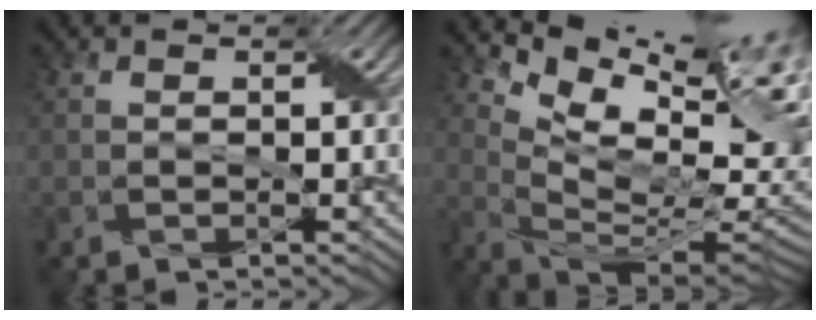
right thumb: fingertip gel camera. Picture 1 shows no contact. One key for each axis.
{"total": 15.6, "fx": 8.7, "fy": 6.1, "fz": 11.4, "tx": -0.192, "ty": 0.010, "tz": 0.144}